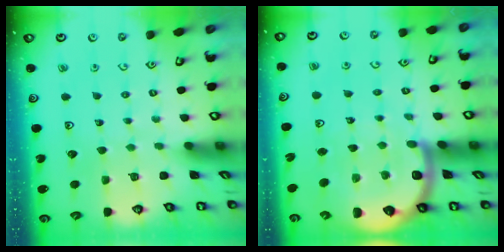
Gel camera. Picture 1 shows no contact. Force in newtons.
{"total": 7.8, "press": 7.6, "slide": 1.7}